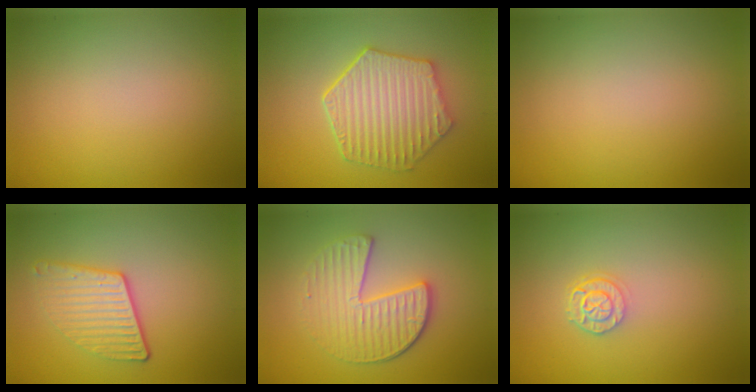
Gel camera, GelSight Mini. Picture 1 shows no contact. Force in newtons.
{"total": 6.3, "press": 5.1, "slide": 3.8}
{"total": 0.0}
{"total": 3.3, "press": 2.8, "slide": 1.9}
{"total": 4.2, "press": 3.6, "slide": 2.1}
{"total": 2.2, "press": 1.8, "slide": 1.2}